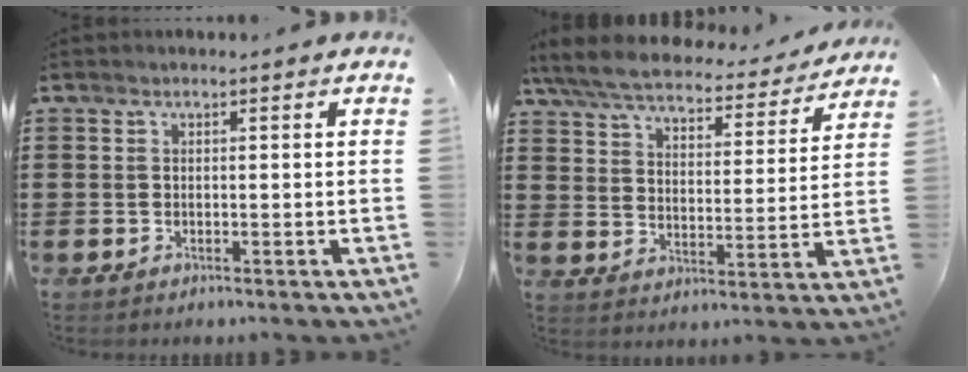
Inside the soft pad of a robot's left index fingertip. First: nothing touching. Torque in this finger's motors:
{"motor_torque": [2.14, 0.00, 0.87, 0.21]}